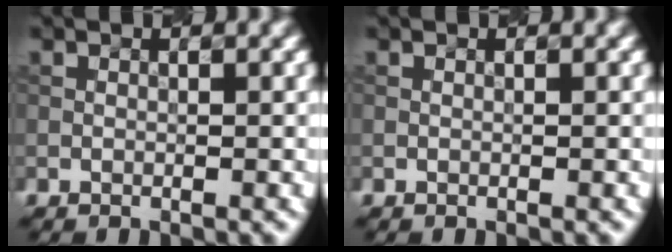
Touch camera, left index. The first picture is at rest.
{"total": 0.0}